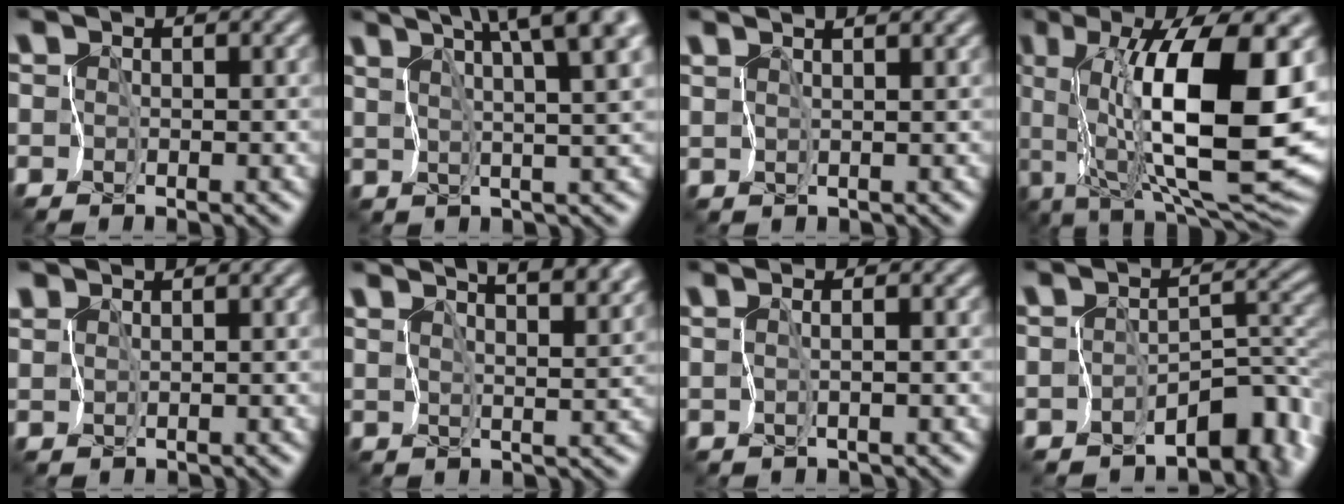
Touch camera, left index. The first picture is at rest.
{"total": 9.2, "force": [5.7, 1.1, 7.1], "torque": [-0.113, 0.007, 0.091]}
{"total": 2.3, "force": [2.1, -0.4, 0.8], "torque": [-0.012, -0.006, 0.040]}
{"total": 11.7, "force": [1.8, 1.6, 11.4], "torque": [-0.183, -0.024, 0.050]}
{"total": 1.6, "force": [1.5, -0.2, -0.4], "torque": [-0.006, -0.009, 0.035]}
{"total": 8.2, "force": [6.7, 1.8, 4.3], "torque": [-0.057, 0.005, 0.093]}
{"total": 1.2, "force": [0.1, -1.1, -0.1], "torque": [0.006, -0.011, 0.019]}
{"total": 7.4, "force": [-6.2, 3.0, 2.9], "torque": [-0.025, -0.005, -0.066]}